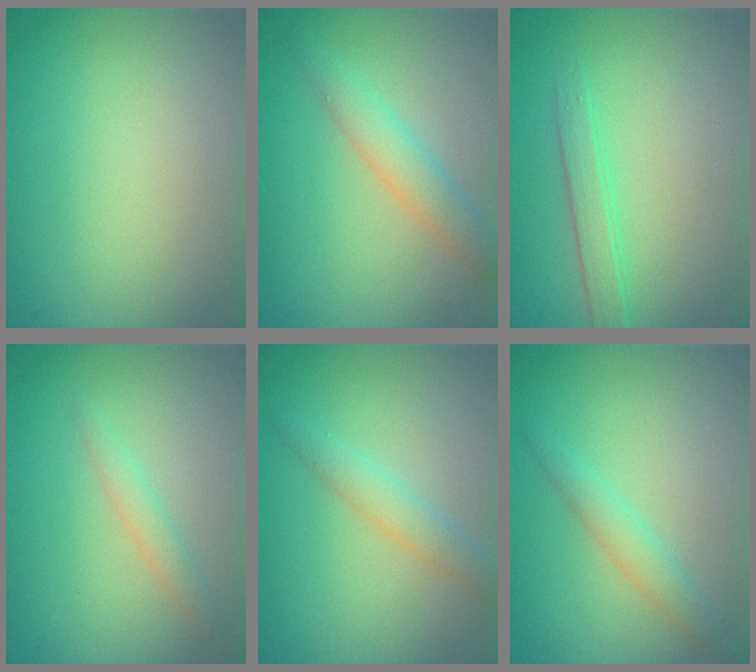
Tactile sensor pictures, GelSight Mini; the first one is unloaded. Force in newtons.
{"total": 2.8, "press": 2.8, "slide": 0.1}
{"total": 1.9, "press": 1.9, "slide": 0.1}
{"total": 1.4, "press": 1.4, "slide": 0.1}
{"total": 1.6, "press": 1.6, "slide": 0.1}
{"total": 2.0, "press": 2.0, "slide": 0.0}